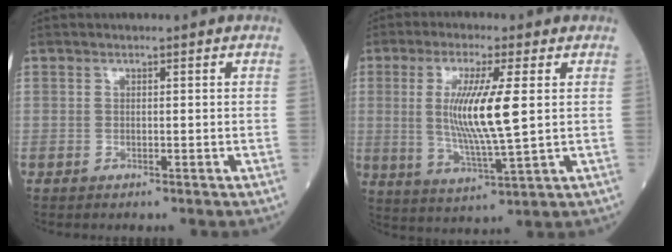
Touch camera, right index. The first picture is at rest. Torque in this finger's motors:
{"motor_torque": [1.35, 0.29, 0.84, 0.21]}